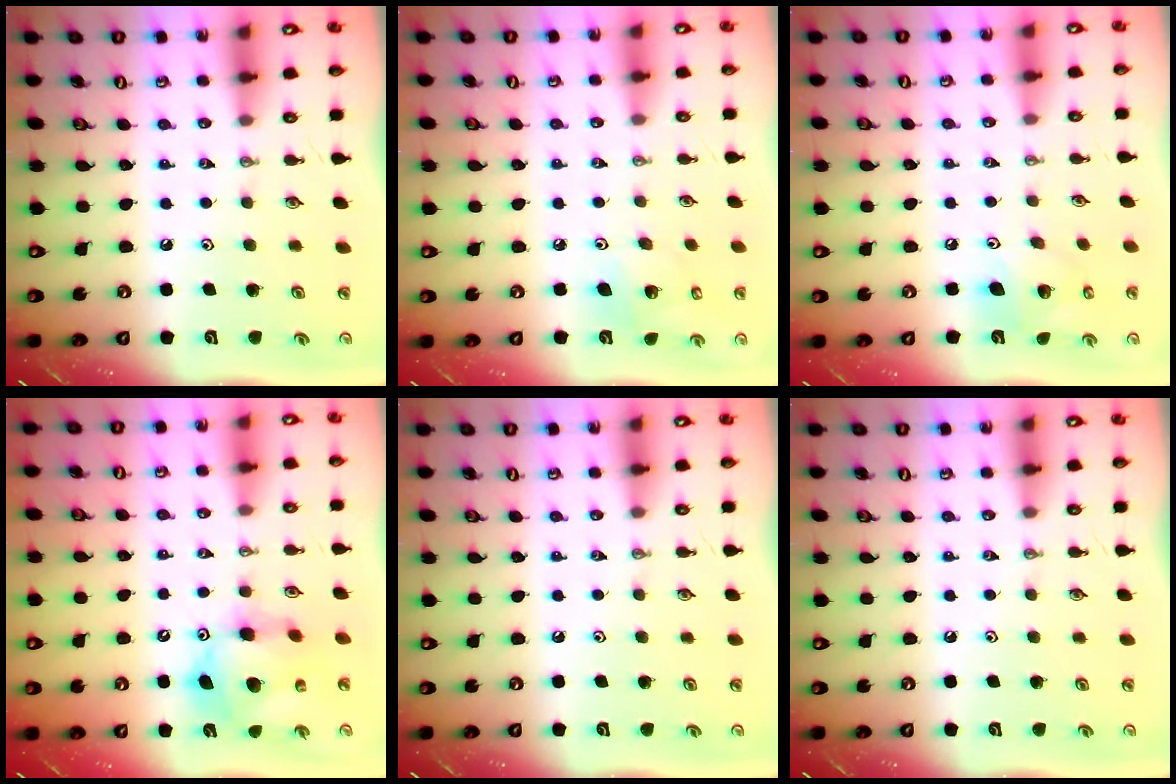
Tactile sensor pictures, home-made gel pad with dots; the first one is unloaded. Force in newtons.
{"total": 6.4, "press": 6.3, "slide": 1.4}
{"total": 12.4, "press": 12.2, "slide": 2.1}
{"total": 12.7, "press": 12.6, "slide": 1.2}
{"total": 0.0}
{"total": 0.0}